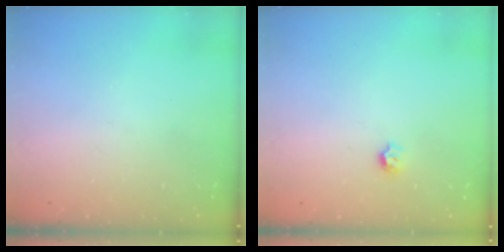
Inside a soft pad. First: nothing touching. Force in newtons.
{"total": 4.7, "press": 4.6, "slide": 0.5}